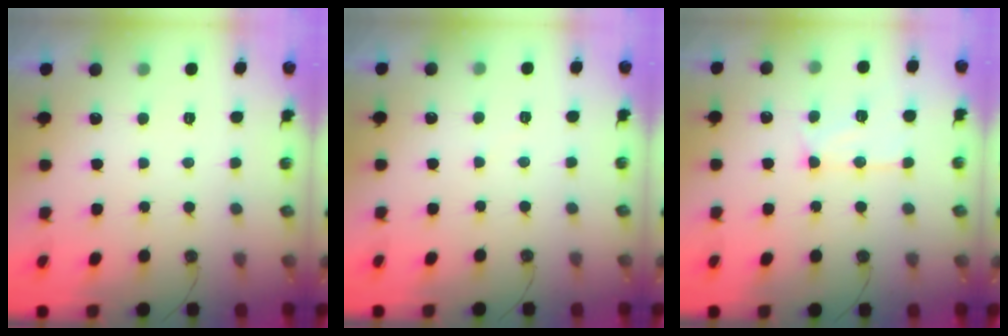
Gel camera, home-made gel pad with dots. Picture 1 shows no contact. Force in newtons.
{"total": 2.7, "press": 2.6, "slide": 0.4}
{"total": 11.8, "press": 11.7, "slide": 1.1}